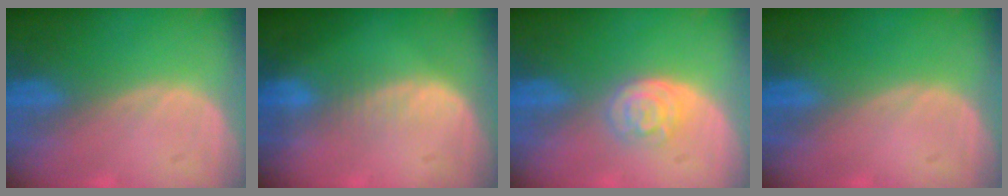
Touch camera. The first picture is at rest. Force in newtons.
{"total": 2.4, "press": 2.4, "slide": 0.2}
{"total": 4.3, "press": 3.8, "slide": 2.0}
{"total": 0.0}